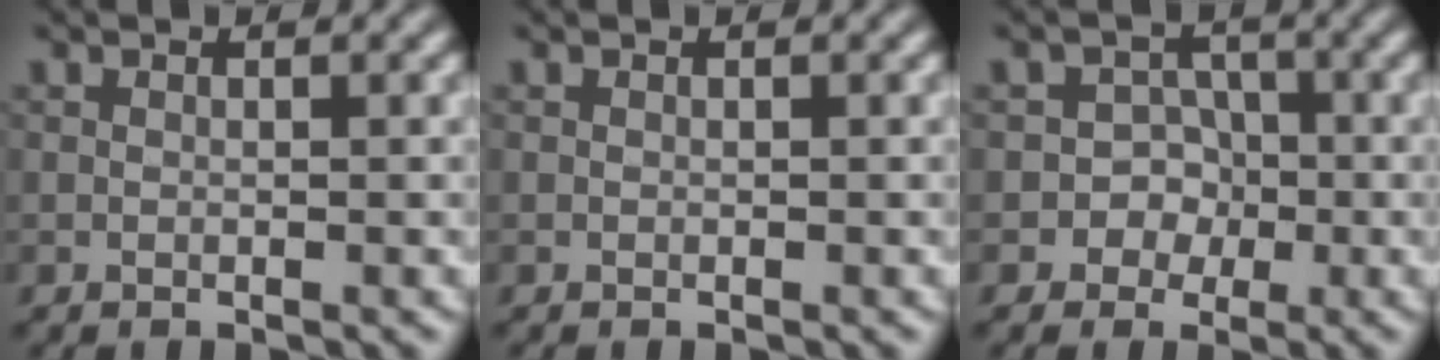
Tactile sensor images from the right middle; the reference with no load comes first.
{"total": 0.0}
{"total": 3.5, "force": [-1.1, 3.3, 0.7], "torque": [0.023, 0.013, -0.038]}